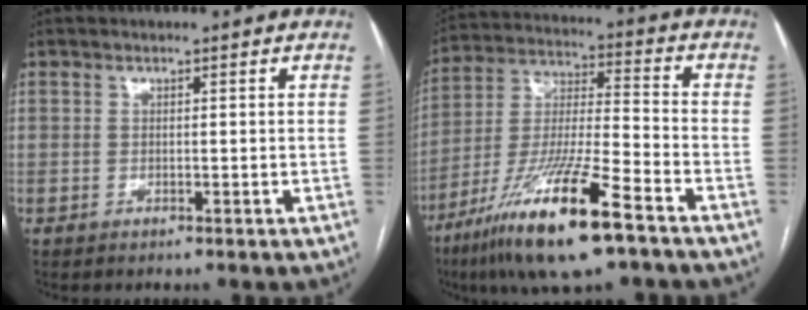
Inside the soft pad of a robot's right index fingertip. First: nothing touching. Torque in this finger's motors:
{"motor_torque": [1.07, -1.07, 0.97, 0.21]}